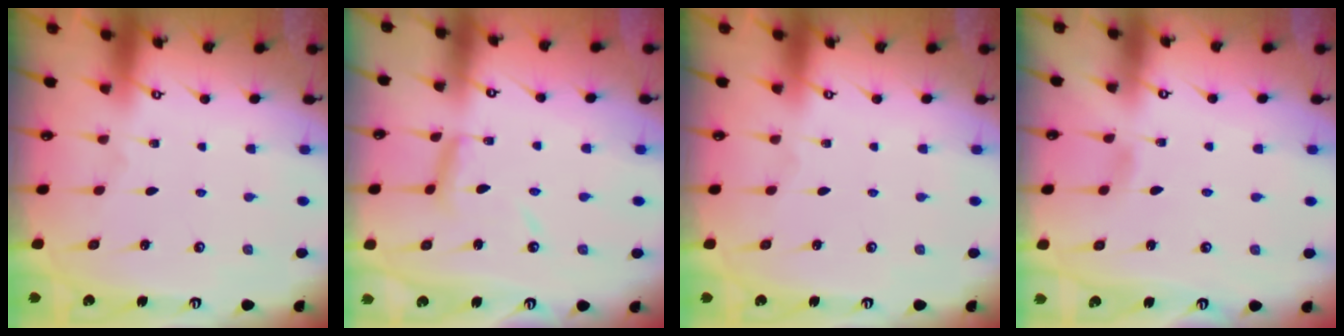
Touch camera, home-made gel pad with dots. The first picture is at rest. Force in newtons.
{"total": 8.6, "press": 8.6, "slide": 0.6}
{"total": 0.0}
{"total": 4.2, "press": 4.1, "slide": 0.5}